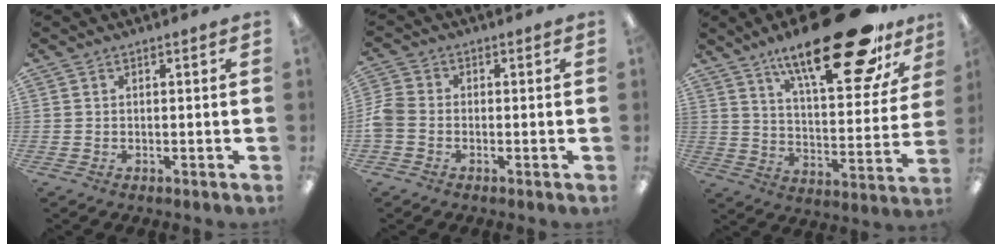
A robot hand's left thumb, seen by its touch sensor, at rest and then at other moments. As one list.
[{"total": 5.0, "force": [-1.5, 3.7, 3.0], "torque": [-0.059, 0.014, -0.026]}, {"total": 26.7, "force": [18.4, 7.9, 17.7], "torque": [-0.264, -0.111, 0.294]}]